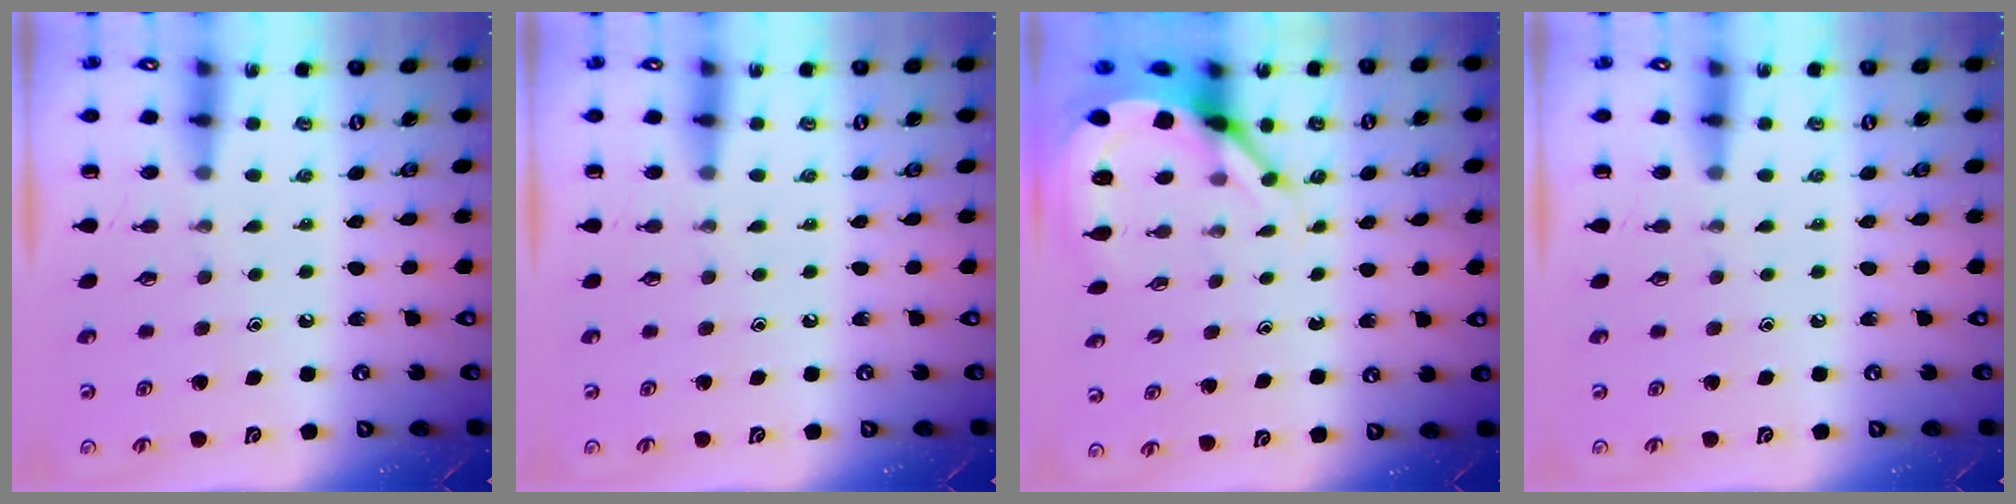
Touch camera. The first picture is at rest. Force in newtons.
{"total": 0.0}
{"total": 7.5, "press": 7.4, "slide": 1.0}
{"total": 0.0}